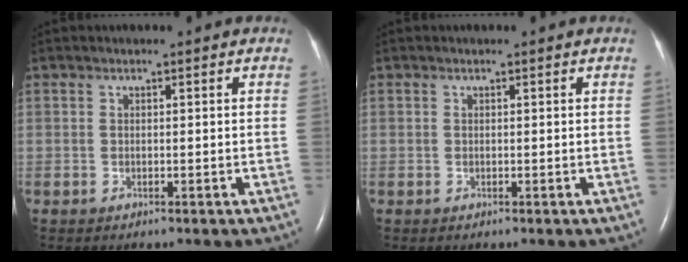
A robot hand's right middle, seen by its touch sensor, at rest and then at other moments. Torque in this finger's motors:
{"motor_torque": [0.01, 0.09, -0.05, -0.01]}